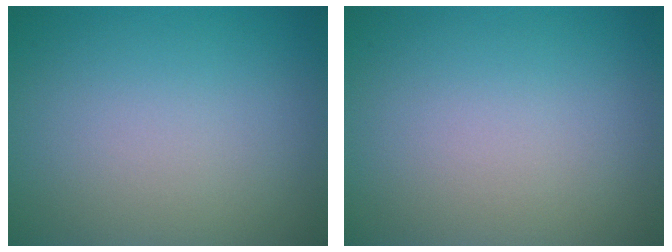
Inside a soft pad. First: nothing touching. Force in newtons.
{"total": 0.0}